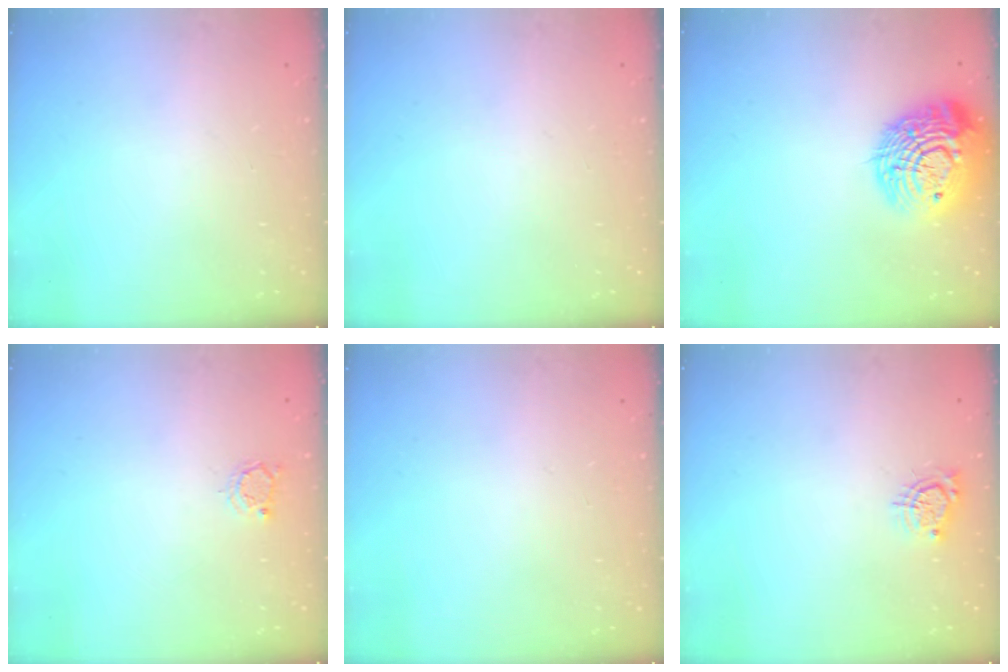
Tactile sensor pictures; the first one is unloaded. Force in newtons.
{"total": 0.0}
{"total": 18.8, "press": 18.7, "slide": 1.5}
{"total": 2.8, "press": 2.8, "slide": 0.5}
{"total": 0.0}
{"total": 4.9, "press": 4.9, "slide": 0.4}